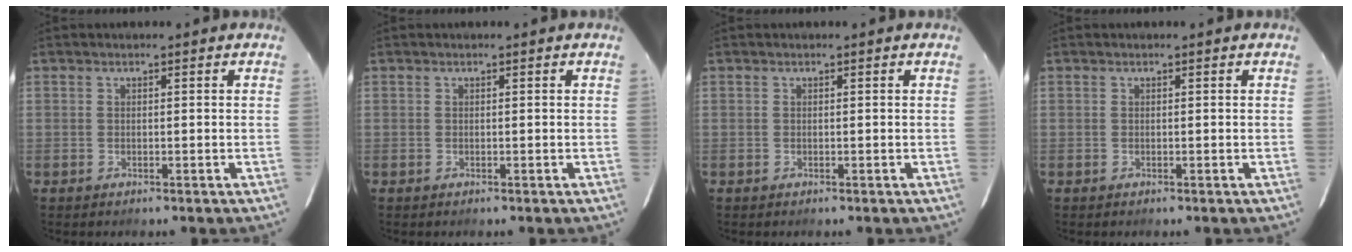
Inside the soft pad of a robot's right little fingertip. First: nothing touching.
{"total": 0.0}
{"total": 0.0}
{"total": 0.0}